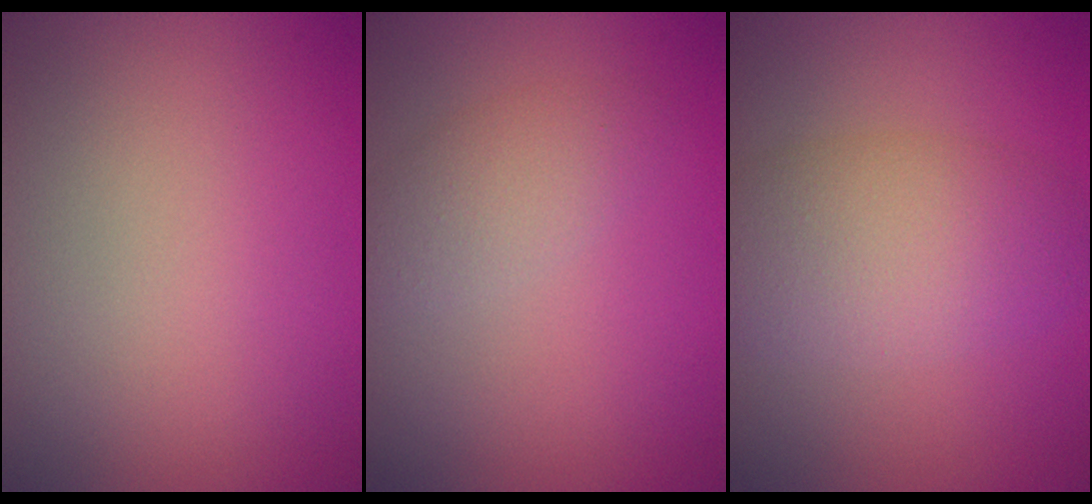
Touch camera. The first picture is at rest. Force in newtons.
{"total": 2.2, "press": 2.2, "slide": 0.1}
{"total": 5.8, "press": 5.8, "slide": 0.1}